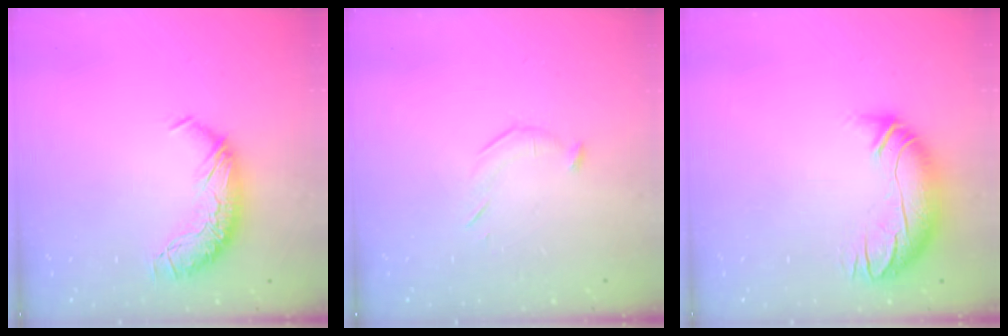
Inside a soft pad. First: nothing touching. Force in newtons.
{"total": 5.4, "press": 5.3, "slide": 1.0}
{"total": 3.2, "press": 1.5, "slide": 2.8}